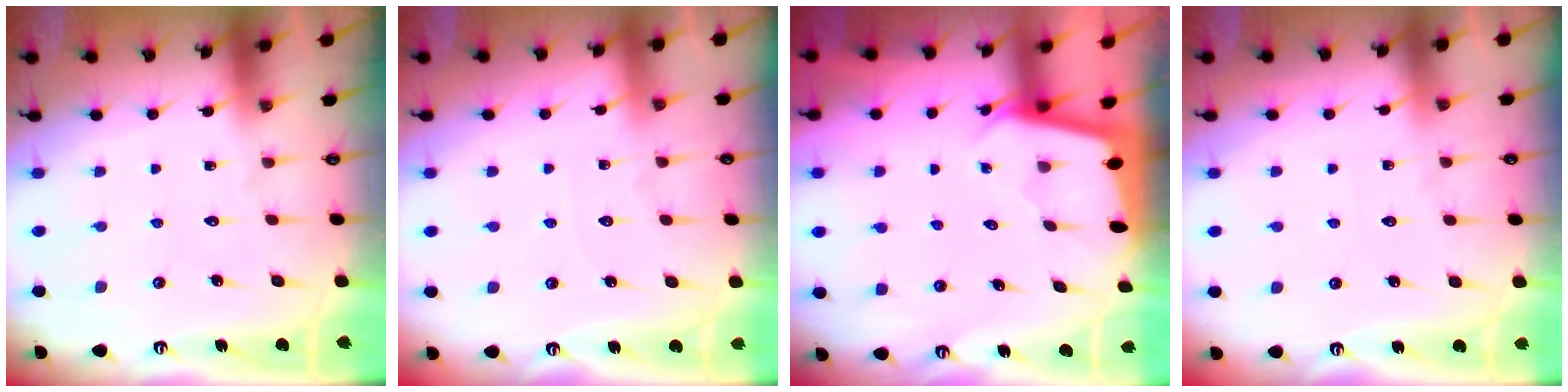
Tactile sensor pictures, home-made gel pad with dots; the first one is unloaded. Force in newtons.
{"total": 2.0, "press": 2.0, "slide": 0.3}
{"total": 1.8, "press": 1.8, "slide": 0.1}
{"total": 1.7, "press": 1.7, "slide": 0.4}